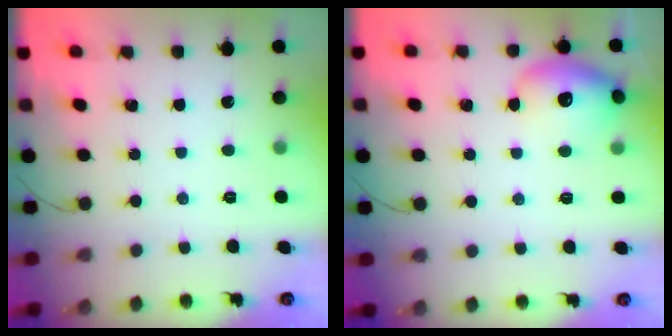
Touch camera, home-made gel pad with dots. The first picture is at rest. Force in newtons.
{"total": 12.7, "press": 12.6, "slide": 1.7}